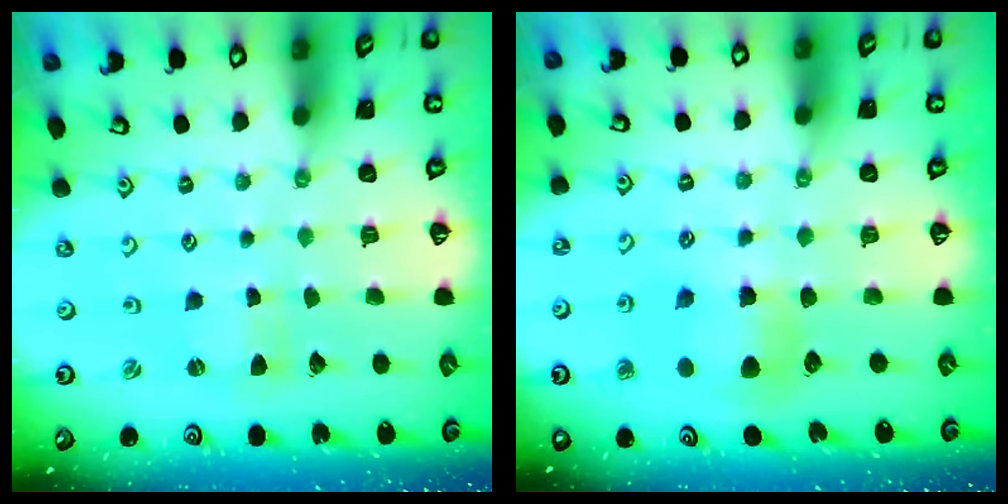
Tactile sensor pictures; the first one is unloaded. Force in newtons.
{"total": 6.1, "press": 6.1, "slide": 0.6}